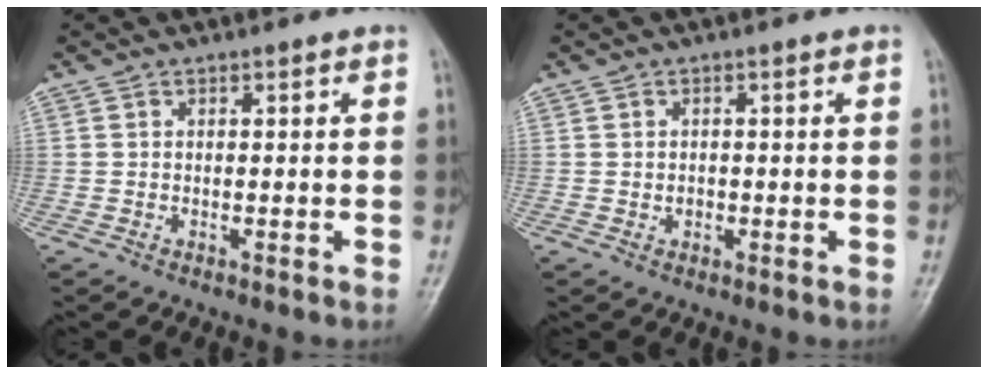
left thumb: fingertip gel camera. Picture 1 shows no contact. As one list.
[{"total": 1.3, "force": [-0.3, 1.2, 0.6], "torque": [-0.001, 0.006, -0.004]}]